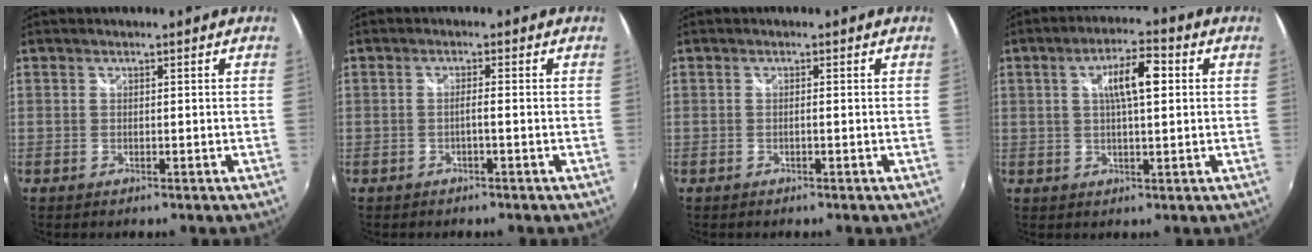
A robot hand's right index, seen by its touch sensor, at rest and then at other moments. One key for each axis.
{"total": 1.6, "fx": -0.7, "fy": -0.3, "fz": 1.4, "tx": -0.022, "ty": 0.002, "tz": -0.013}
{"total": 0.7, "fx": -0.2, "fy": -0.2, "fz": 0.7, "tx": -0.010, "ty": 0.001, "tz": -0.004}
{"total": 7.8, "fx": 1.8, "fy": 2.2, "fz": 7.3, "tx": -0.124, "ty": 0.012, "tz": 0.031}